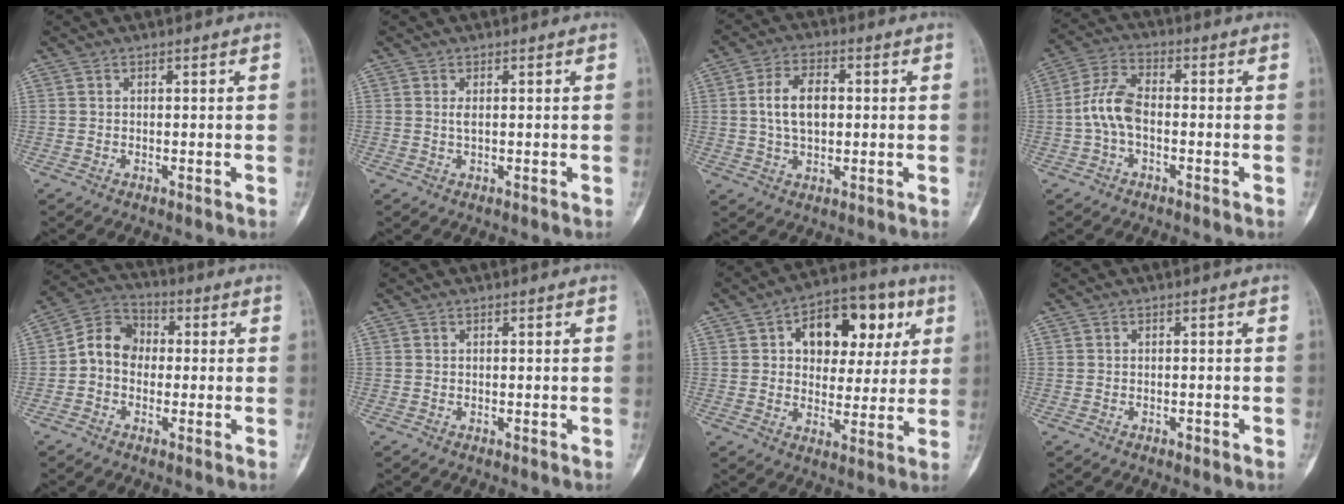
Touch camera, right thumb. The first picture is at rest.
{"total": 1.0, "force": [0.2, 0.3, 1.0], "torque": [-0.024, -0.001, 0.007]}
{"total": 8.3, "force": [0.8, 4.9, 6.6], "torque": [-0.114, 0.009, 0.013]}
{"total": 7.6, "force": [-1.1, 4.2, 6.2], "torque": [-0.132, 0.025, -0.030]}
{"total": 7.9, "force": [-0.6, 6.5, 4.5], "torque": [-0.061, 0.033, -0.028]}
{"total": 0.0}
{"total": 15.8, "force": [5.3, 10.2, 10.9], "torque": [-0.102, 0.009, 0.078]}
{"total": 0.5, "force": [-0.4, 0.2, 0.2], "torque": [-0.005, 0.004, -0.006]}